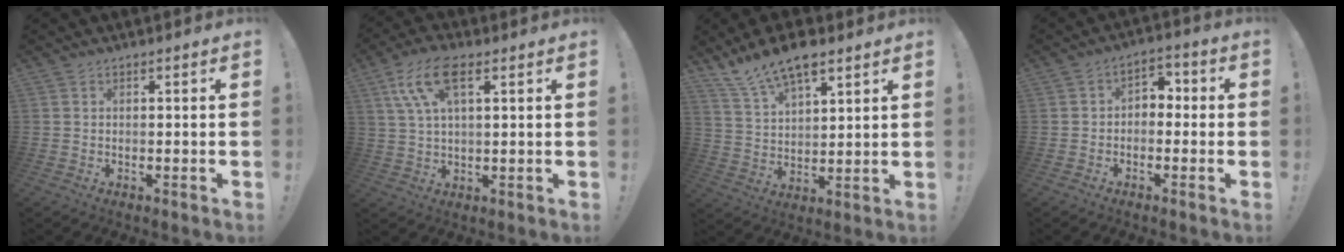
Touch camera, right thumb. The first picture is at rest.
{"total": 12.1, "force": [5.2, 5.3, 9.5], "torque": [-0.189, -0.006, 0.097]}
{"total": 11.7, "force": [8.9, 4.6, 6.1], "torque": [-0.120, -0.052, 0.167]}
{"total": 4.4, "force": [-2.0, 3.4, 1.9], "torque": [-0.025, 0.022, -0.036]}